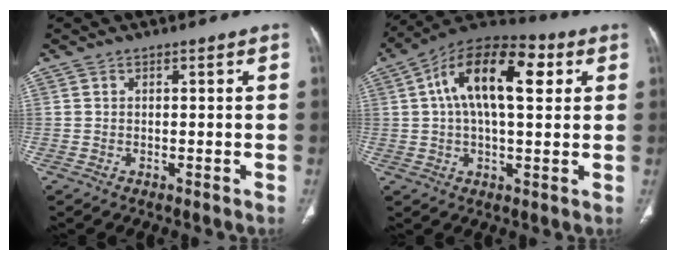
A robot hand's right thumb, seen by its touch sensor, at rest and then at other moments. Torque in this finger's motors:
{"motor_torque": [-1.30, 2.12, 1.19, 0.79, 0.46]}